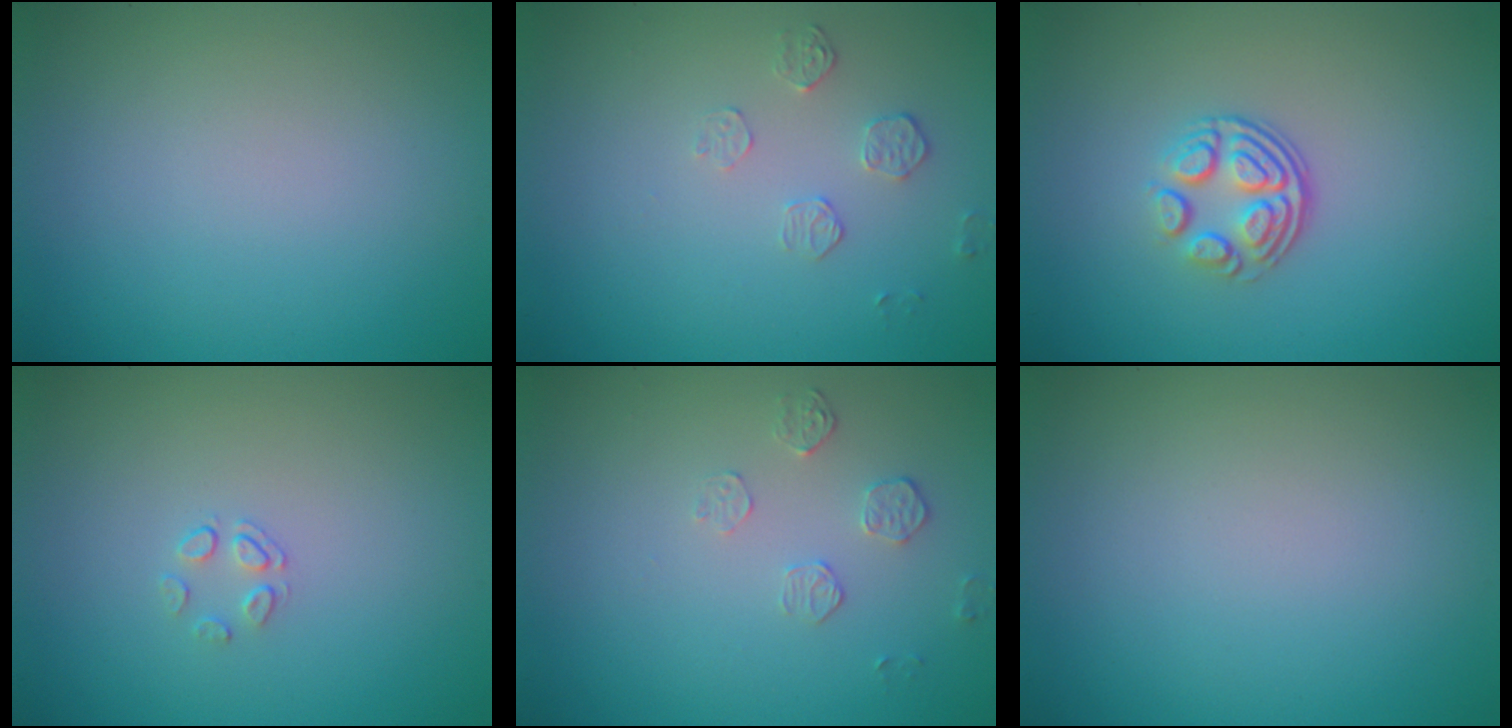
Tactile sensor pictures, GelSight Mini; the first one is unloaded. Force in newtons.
{"total": 1.5, "press": 0.8, "slide": 1.3}
{"total": 3.5, "press": 2.4, "slide": 2.6}
{"total": 1.1, "press": 0.5, "slide": 1.0}
{"total": 1.5, "press": 0.8, "slide": 1.3}
{"total": 0.0}